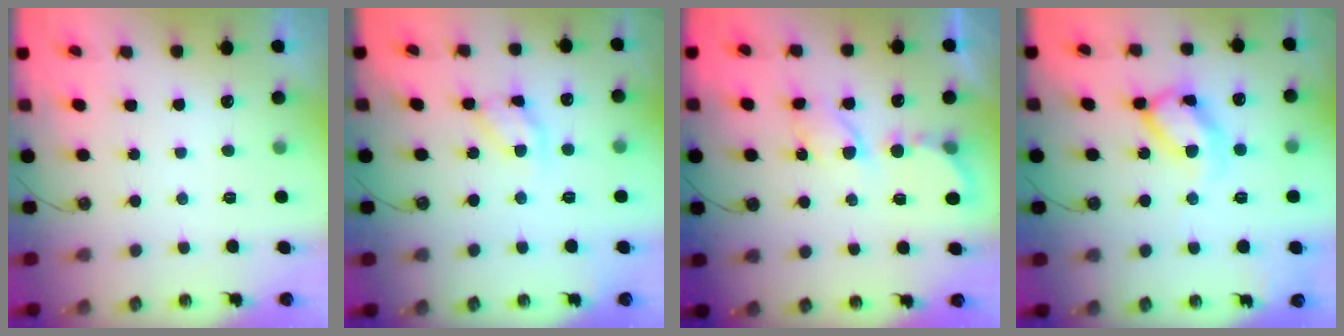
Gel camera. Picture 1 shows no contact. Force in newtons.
{"total": 11.9, "press": 11.8, "slide": 1.4}
{"total": 6.2, "press": 6.2, "slide": 0.3}
{"total": 14.5, "press": 14.5, "slide": 1.2}